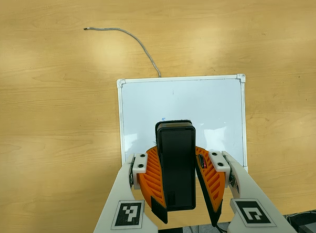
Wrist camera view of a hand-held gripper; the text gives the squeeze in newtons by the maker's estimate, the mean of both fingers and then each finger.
{"total": 9.8, "left": 9.8, "right": 9.9}